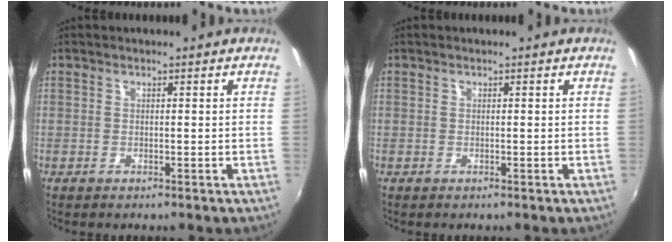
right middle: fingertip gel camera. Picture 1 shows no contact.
{"total": 0.0}